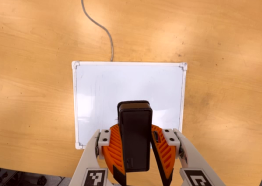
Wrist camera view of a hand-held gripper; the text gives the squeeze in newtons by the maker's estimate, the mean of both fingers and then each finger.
{"total": 9.5, "left": 9.7, "right": 9.3}